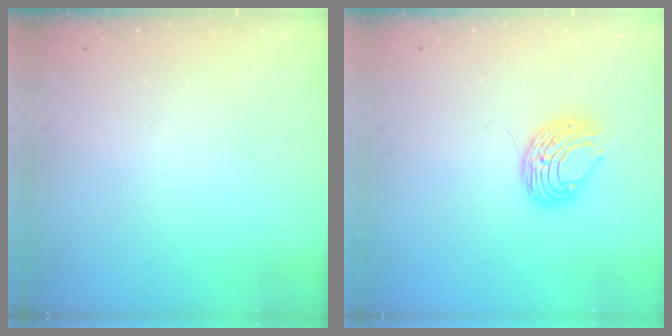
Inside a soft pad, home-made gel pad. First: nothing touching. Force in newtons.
{"total": 8.9, "press": 8.9, "slide": 0.7}